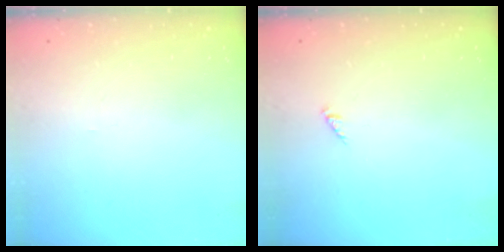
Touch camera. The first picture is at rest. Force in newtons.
{"total": 0.0}